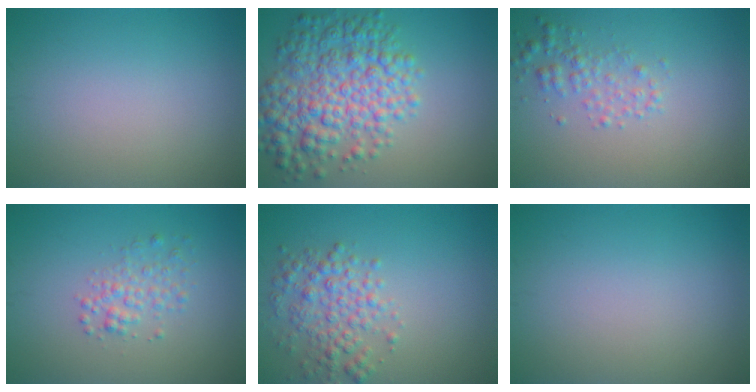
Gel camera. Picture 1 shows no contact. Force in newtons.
{"total": 7.9, "press": 7.9, "slide": 0.2}
{"total": 2.1, "press": 2.1, "slide": 0.1}
{"total": 2.1, "press": 2.1, "slide": 0.1}
{"total": 3.7, "press": 3.7, "slide": 0.1}
{"total": 0.0}